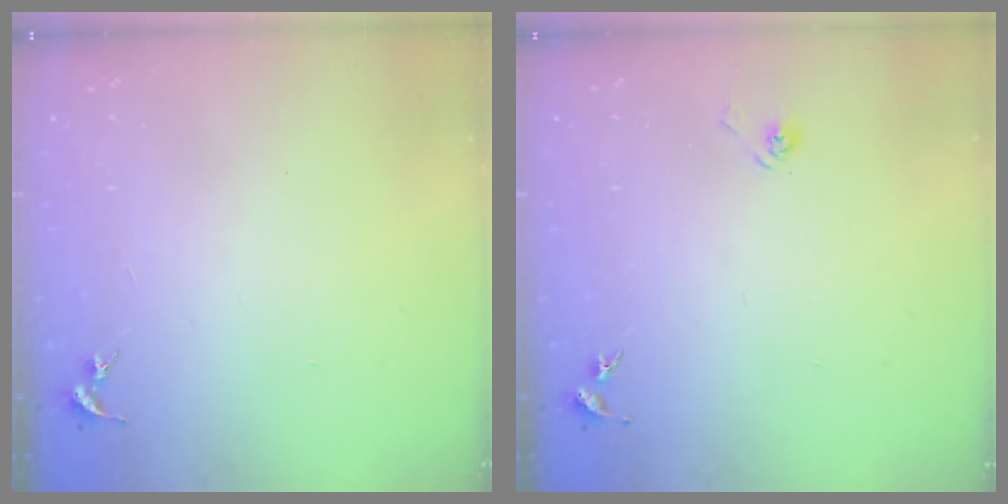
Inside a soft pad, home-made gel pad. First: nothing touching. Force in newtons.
{"total": 2.9, "press": 2.5, "slide": 1.5}